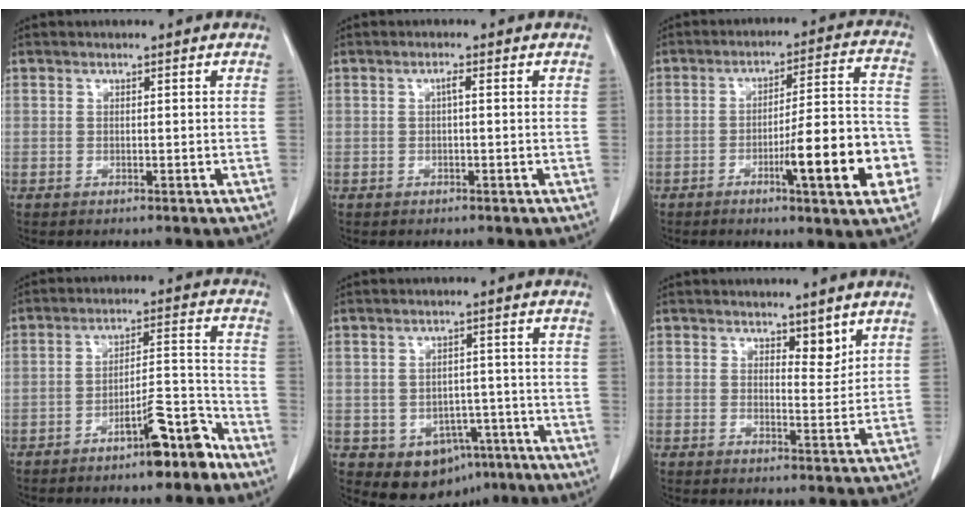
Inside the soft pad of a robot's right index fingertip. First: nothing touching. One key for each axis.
{"total": 1.0, "fx": 0.1, "fy": 0.1, "fz": 1.0, "tx": -0.018, "ty": 0.003, "tz": 0.002}
{"total": 14.9, "fx": -5.3, "fy": 1.6, "fz": 13.8, "tx": -0.187, "ty": 0.012, "tz": -0.075}
{"total": 8.6, "fx": -6.1, "fy": 1.5, "fz": 5.9, "tx": -0.088, "ty": 0.021, "tz": -0.095}
{"total": 8.4, "fx": -4.4, "fy": 6.1, "fz": 3.7, "tx": -0.041, "ty": 0.017, "tz": -0.050}
{"total": 3.1, "fx": 2.2, "fy": 1.3, "fz": 1.8, "tx": -0.020, "ty": -0.011, "tz": 0.035}